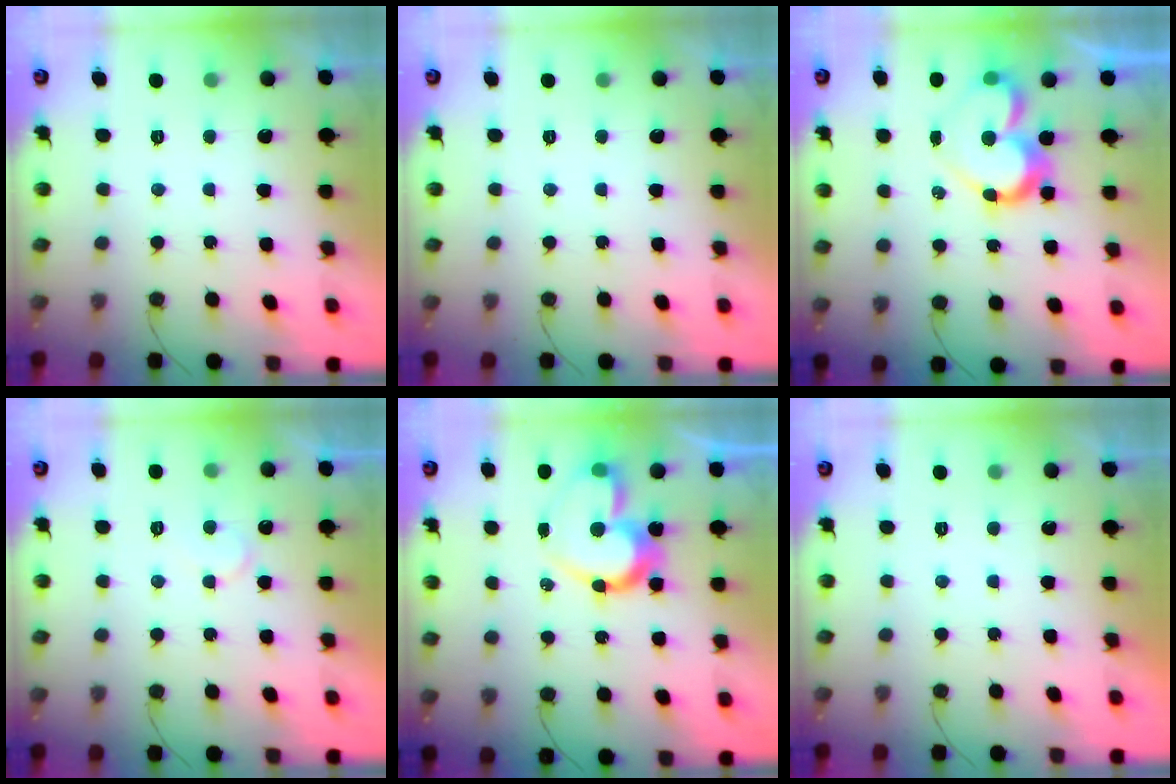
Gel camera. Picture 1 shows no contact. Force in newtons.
{"total": 0.0}
{"total": 11.6, "press": 11.5, "slide": 1.2}
{"total": 4.7, "press": 4.7, "slide": 0.4}
{"total": 15.2, "press": 15.1, "slide": 1.2}
{"total": 1.7, "press": 1.7, "slide": 0.0}